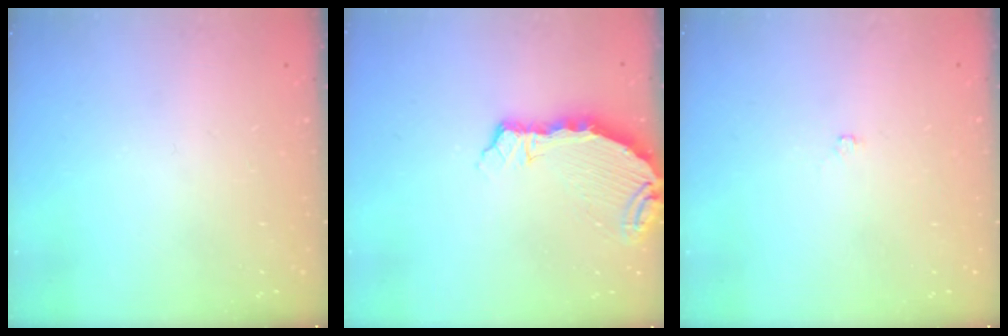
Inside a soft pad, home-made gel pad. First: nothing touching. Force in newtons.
{"total": 7.7, "press": 6.1, "slide": 4.8}
{"total": 4.0, "press": 3.9, "slide": 0.9}